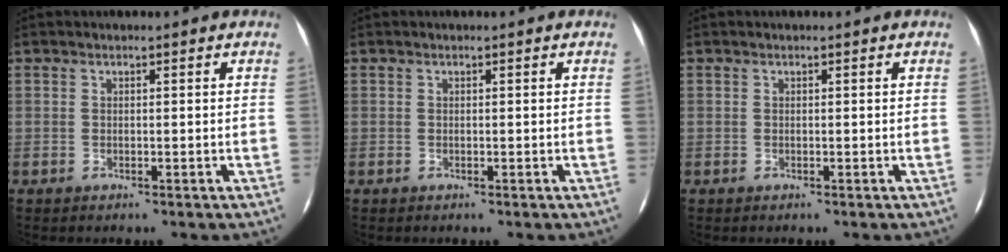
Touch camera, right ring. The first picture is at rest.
{"total": 0.0}
{"total": 0.0}